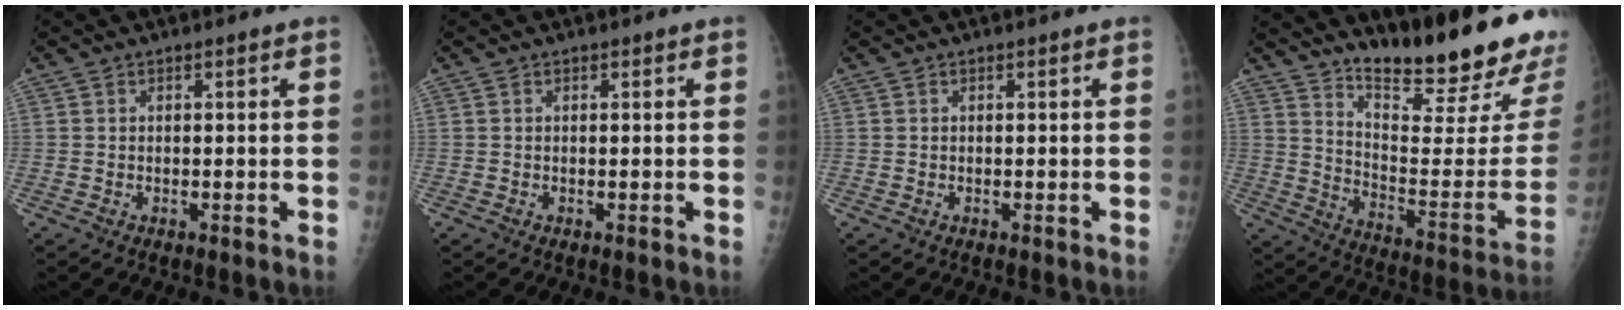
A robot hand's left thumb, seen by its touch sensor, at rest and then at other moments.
{"total": 0.0}
{"total": 0.0}
{"total": 24.6, "force": [18.5, 4.8, 15.4], "torque": [-0.205, -0.131, 0.274]}